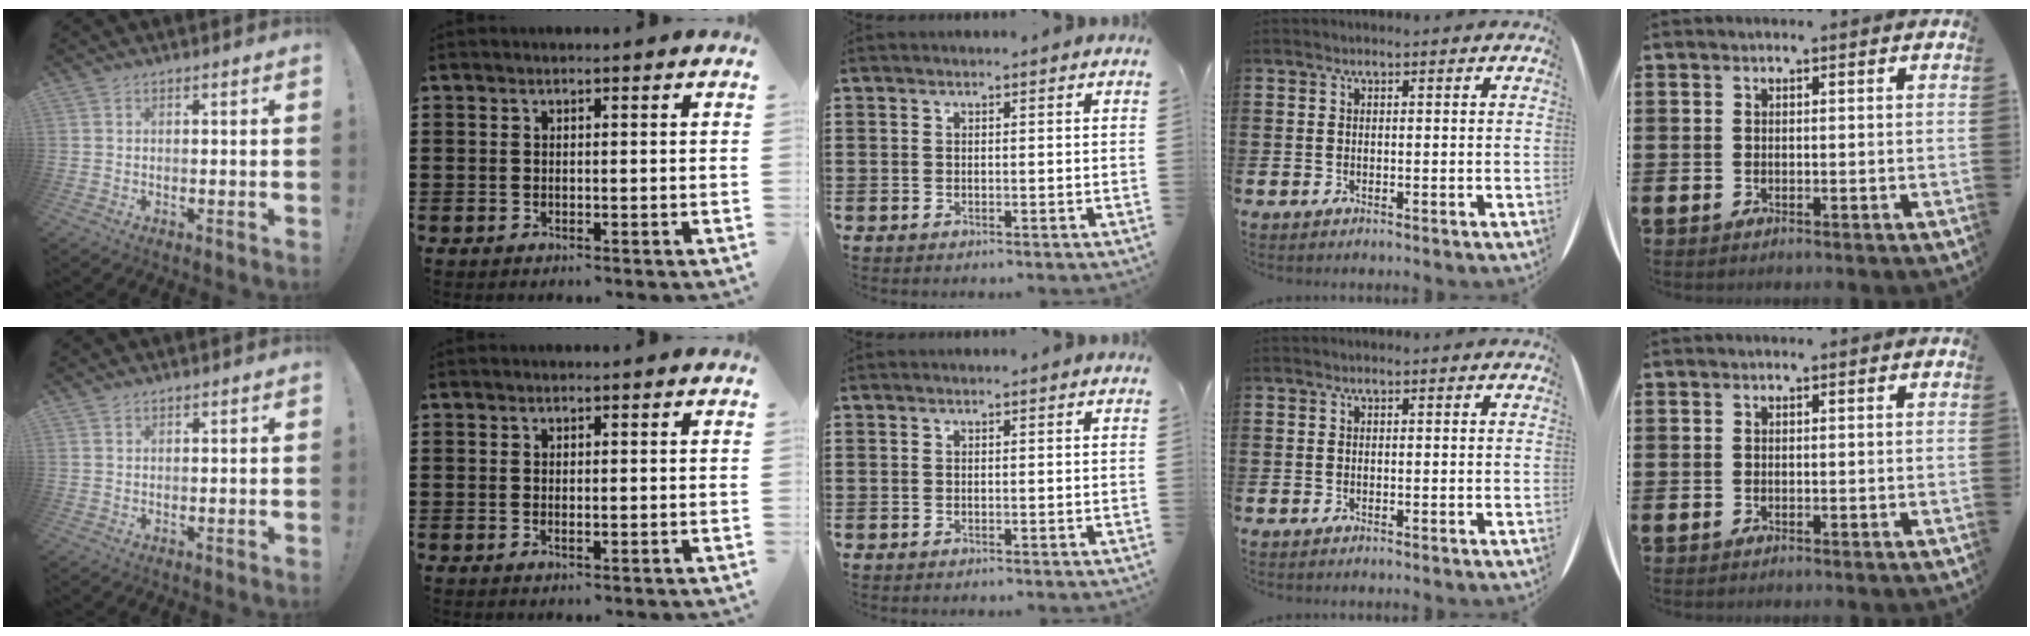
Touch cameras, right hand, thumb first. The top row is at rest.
{"thumb": {"total": 0.7, "force": [0.6, 0.3, 0.1], "torque": [-0.002, -0.001, 0.012]}, "index": {"total": 0.6, "force": [0.0, 0.3, 0.5], "torque": [-0.011, 0.001, 0.001]}}